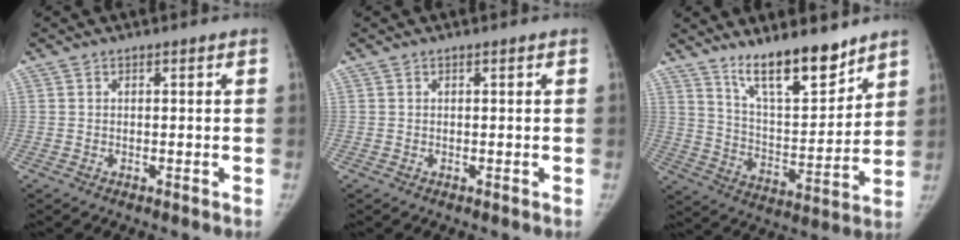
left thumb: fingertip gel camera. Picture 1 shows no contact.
{"total": 0.0}
{"total": 14.6, "force": [11.3, 4.0, 8.2], "torque": [-0.104, -0.086, 0.200]}